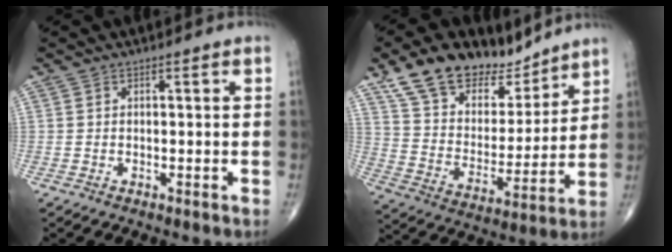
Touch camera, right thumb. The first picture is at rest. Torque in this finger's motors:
{"motor_torque": [-1.60, 1.84, -0.03, 0.12, 0.15]}